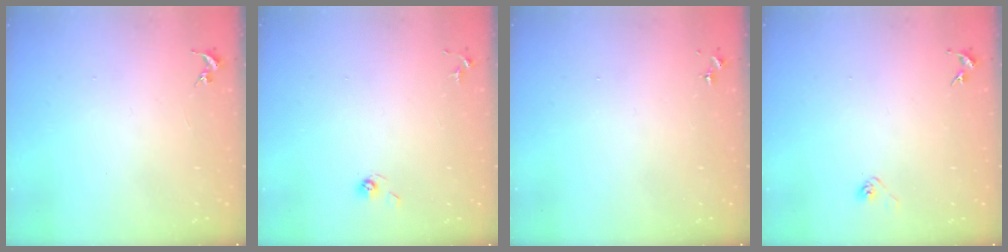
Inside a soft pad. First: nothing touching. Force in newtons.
{"total": 3.8, "press": 3.3, "slide": 1.8}
{"total": 0.0}
{"total": 3.8, "press": 3.7, "slide": 1.0}